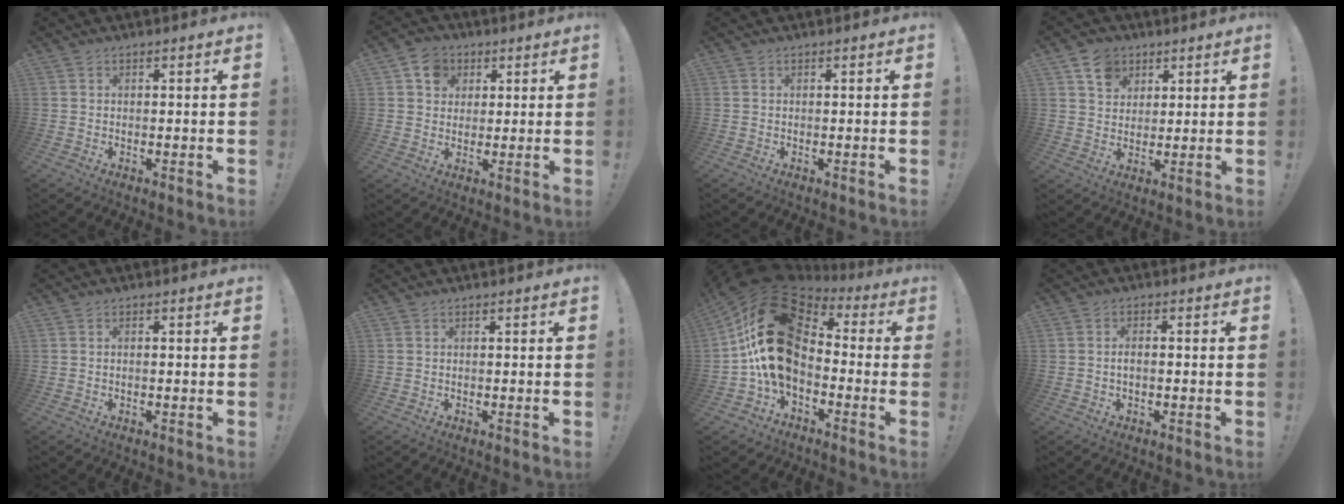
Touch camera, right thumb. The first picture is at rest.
{"total": 7.4, "force": [2.8, 6.3, 2.6], "torque": [-0.044, -0.001, 0.057]}
{"total": 0.0}
{"total": 7.4, "force": [4.1, 5.8, 2.1], "torque": [-0.032, -0.017, 0.079]}
{"total": 0.6, "force": [-0.4, 0.0, 0.4], "torque": [-0.008, 0.000, -0.007]}
{"total": 0.0}
{"total": 23.9, "force": [2.7, 15.0, 18.3], "torque": [-0.347, -0.008, 0.063]}
{"total": 2.1, "force": [-0.4, 0.8, 1.9], "torque": [-0.036, 0.002, -0.008]}